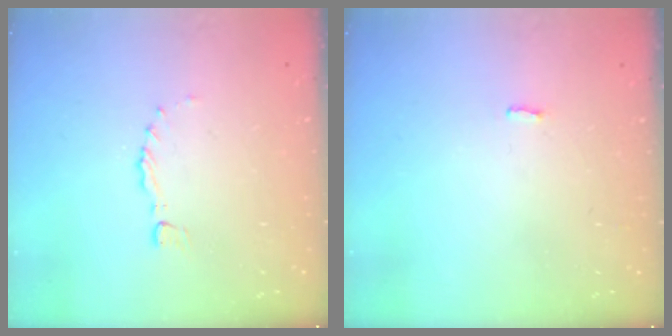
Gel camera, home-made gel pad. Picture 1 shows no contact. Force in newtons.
{"total": 1.6, "press": 1.6, "slide": 0.2}